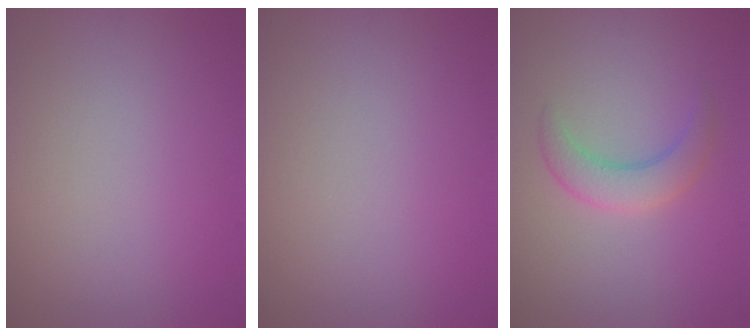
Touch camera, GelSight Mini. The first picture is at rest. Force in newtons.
{"total": 0.0}
{"total": 3.0, "press": 3.0, "slide": 0.2}